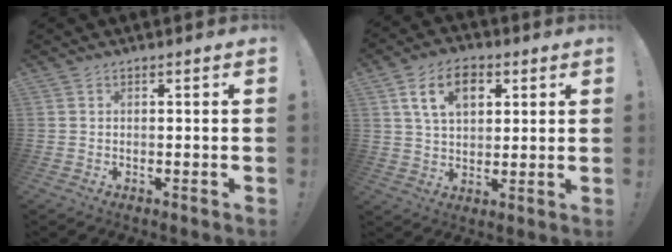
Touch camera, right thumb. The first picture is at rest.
{"total": 12.0, "force": [4.7, 7.5, 8.0], "torque": [-0.132, 0.010, 0.088]}